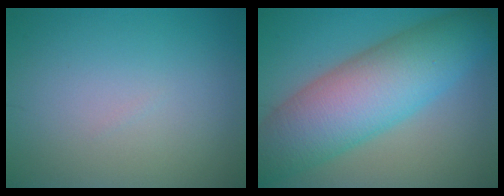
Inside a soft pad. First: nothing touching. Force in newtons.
{"total": 10.9, "press": 10.9, "slide": 0.3}